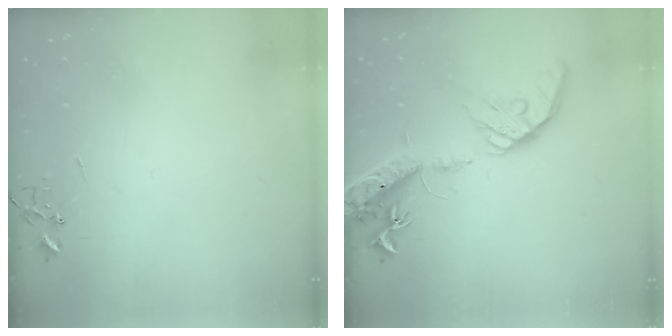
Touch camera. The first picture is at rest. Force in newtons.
{"total": 19.4, "press": 19.1, "slide": 3.3}